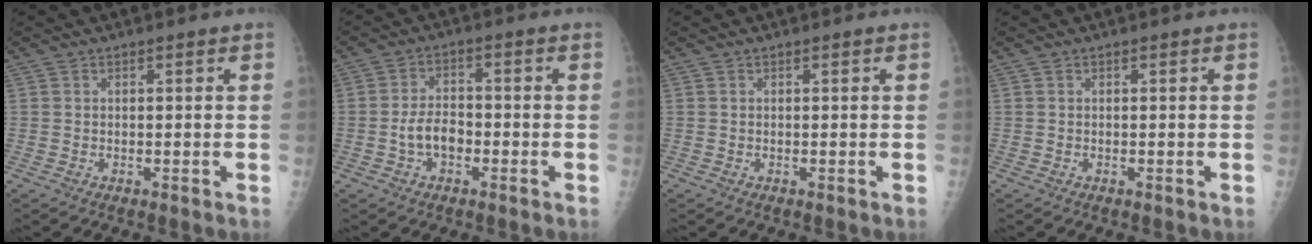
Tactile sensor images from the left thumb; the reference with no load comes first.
{"total": 5.3, "force": [-1.7, 3.4, 3.7], "torque": [-0.059, 0.021, -0.033]}
{"total": 0.0}
{"total": 0.0}